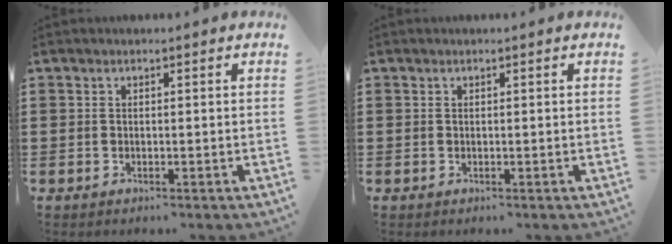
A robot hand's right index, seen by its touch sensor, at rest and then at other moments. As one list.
[{"total": 0.0}]